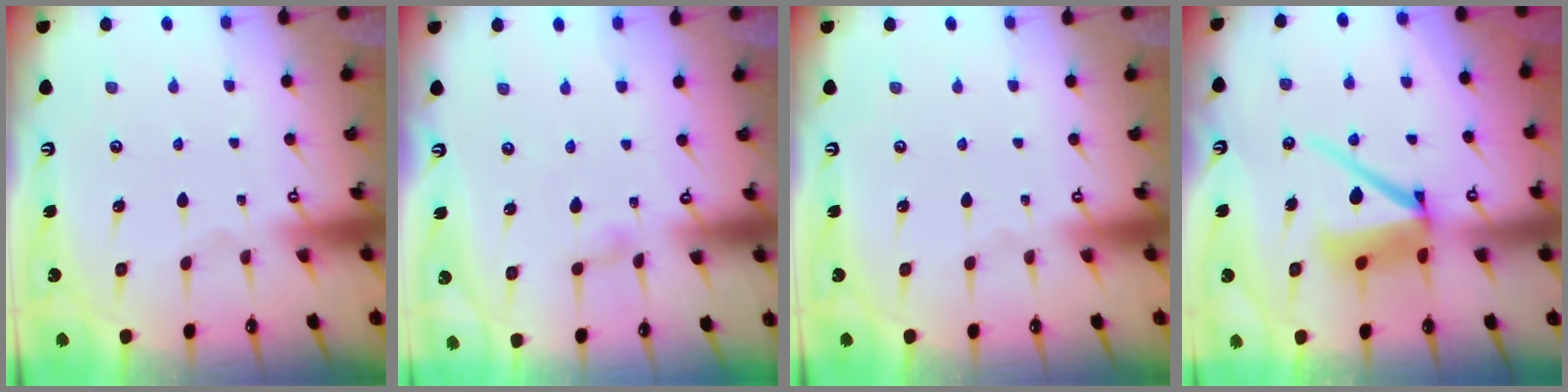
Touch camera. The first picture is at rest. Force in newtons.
{"total": 3.2, "press": 3.2, "slide": 0.3}
{"total": 0.0}
{"total": 11.4, "press": 11.3, "slide": 1.2}